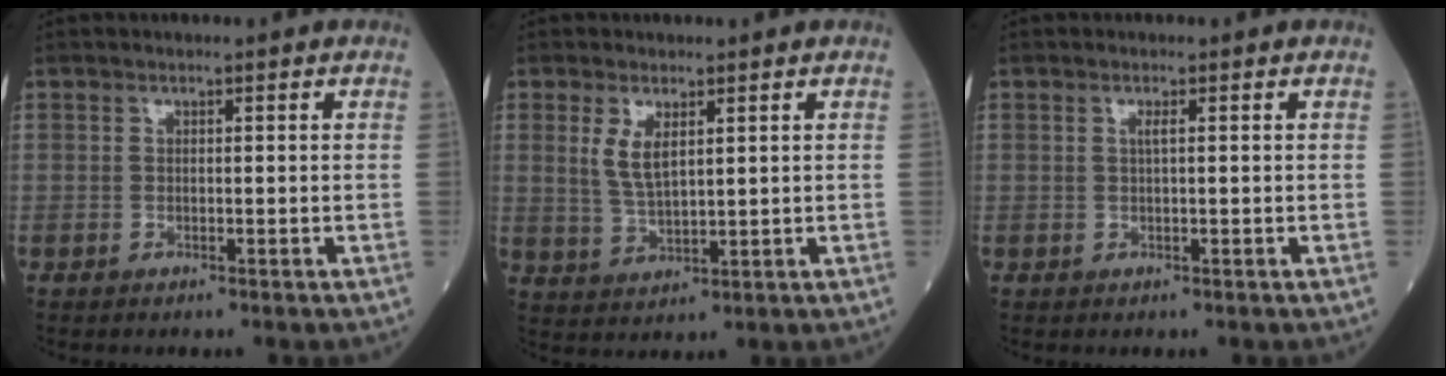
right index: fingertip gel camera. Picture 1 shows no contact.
{"total": 4.7, "force": [1.8, 1.6, 4.0], "torque": [-0.086, -0.004, 0.042]}
{"total": 0.9, "force": [0.3, -0.1, 0.8], "torque": [-0.020, 0.001, 0.004]}